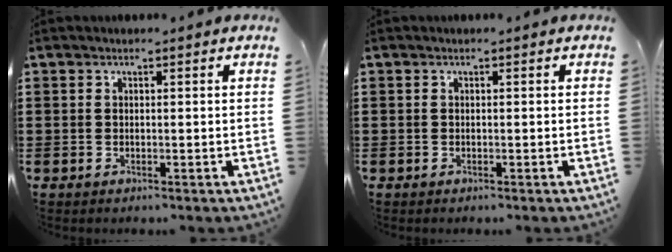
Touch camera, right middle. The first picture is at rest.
{"total": 0.0}